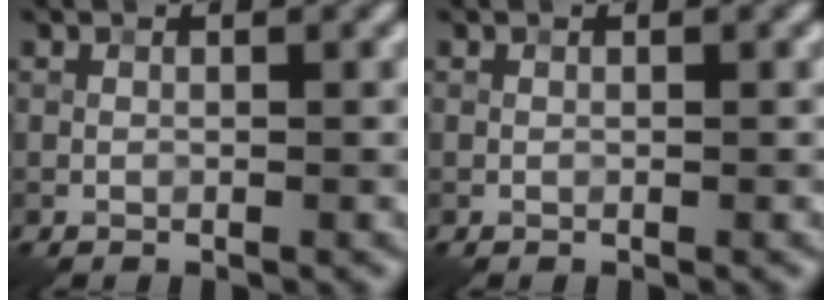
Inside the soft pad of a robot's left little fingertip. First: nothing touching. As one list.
[{"total": 0.0}]